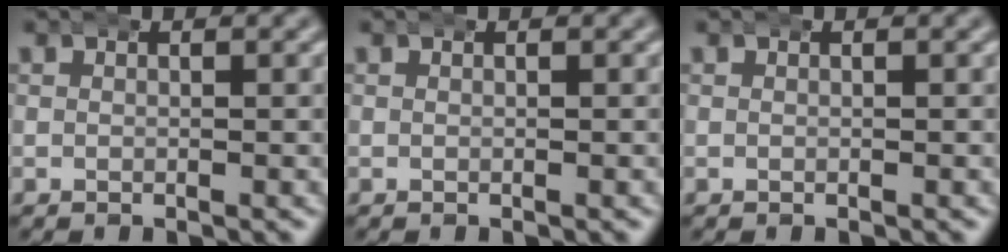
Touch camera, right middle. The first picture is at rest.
{"total": 0.0}
{"total": 0.0}